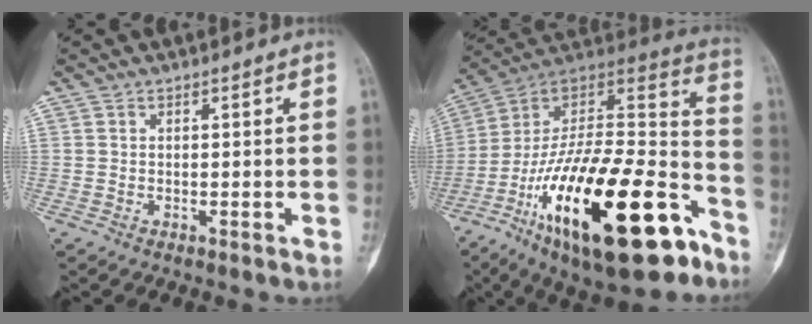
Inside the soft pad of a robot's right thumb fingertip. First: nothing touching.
{"total": 35.2, "force": [-17.2, 13.0, 27.8], "torque": [-0.434, 0.065, -0.276]}